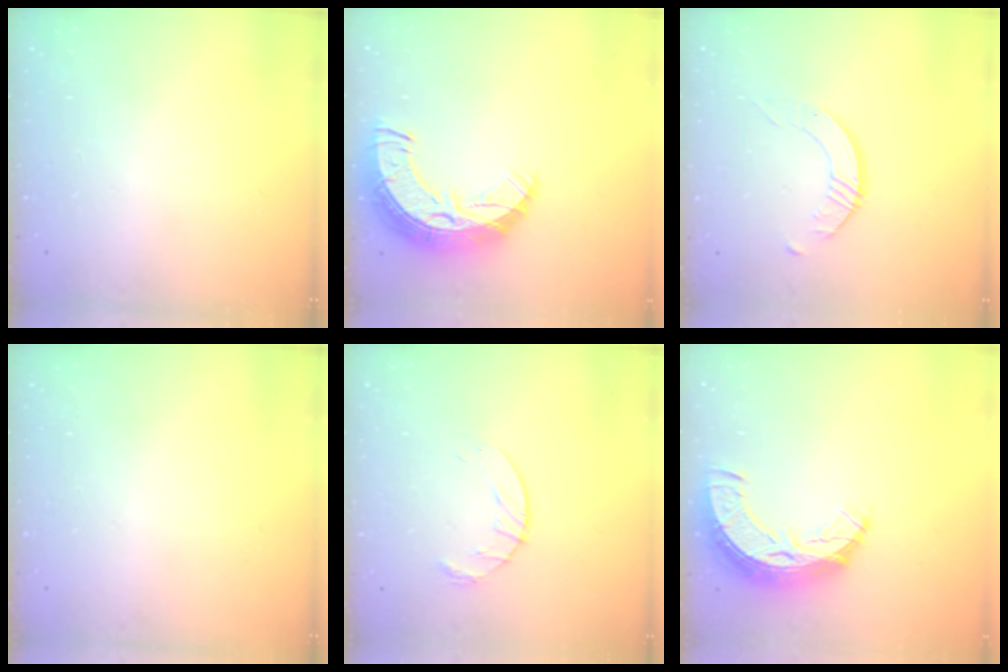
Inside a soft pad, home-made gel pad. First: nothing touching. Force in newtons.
{"total": 13.3, "press": 13.3, "slide": 0.9}
{"total": 2.9, "press": 2.9, "slide": 0.2}
{"total": 0.0}
{"total": 4.6, "press": 4.5, "slide": 0.6}
{"total": 10.6, "press": 10.6, "slide": 0.8}